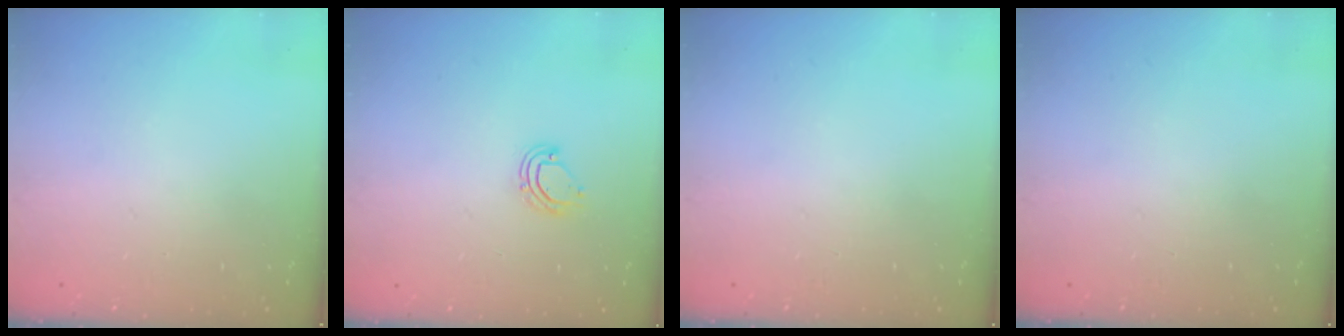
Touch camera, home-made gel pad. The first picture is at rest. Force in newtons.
{"total": 6.5, "press": 6.5, "slide": 1.1}
{"total": 0.0}
{"total": 0.0}